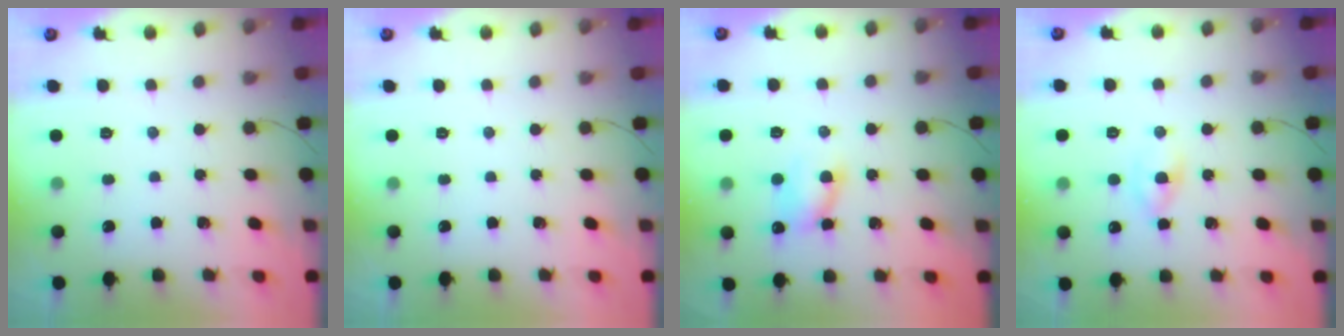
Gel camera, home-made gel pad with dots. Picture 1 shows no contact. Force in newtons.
{"total": 0.0}
{"total": 7.1, "press": 7.0, "slide": 0.9}
{"total": 1.7, "press": 1.4, "slide": 0.8}